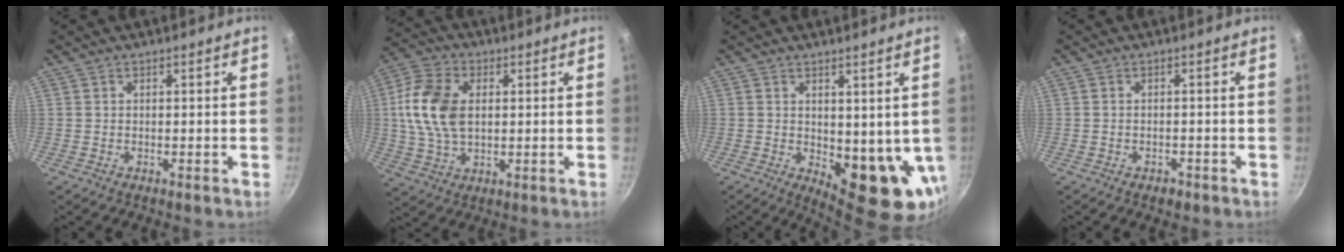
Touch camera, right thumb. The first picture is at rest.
{"total": 13.2, "force": [1.5, 8.6, 10.0], "torque": [-0.183, 0.007, 0.022]}
{"total": 11.2, "force": [0.3, 5.4, 9.8], "torque": [-0.107, -0.020, 0.020]}
{"total": 2.0, "force": [-1.3, 1.1, 1.1], "torque": [-0.017, 0.011, -0.013]}